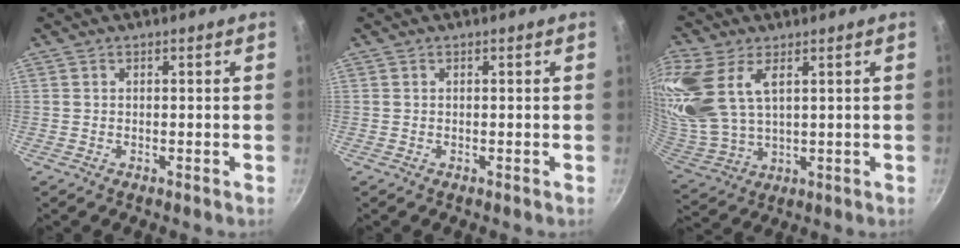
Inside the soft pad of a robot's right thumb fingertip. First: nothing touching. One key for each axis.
{"total": 0.0}
{"total": 17.1, "fx": 6.9, "fy": 9.7, "fz": 12.3, "tx": -0.269, "ty": -0.010, "tz": 0.149}